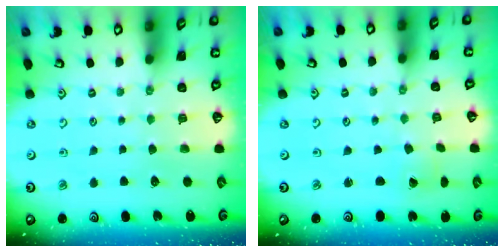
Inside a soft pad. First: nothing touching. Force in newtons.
{"total": 1.0, "press": 1.0, "slide": 0.0}